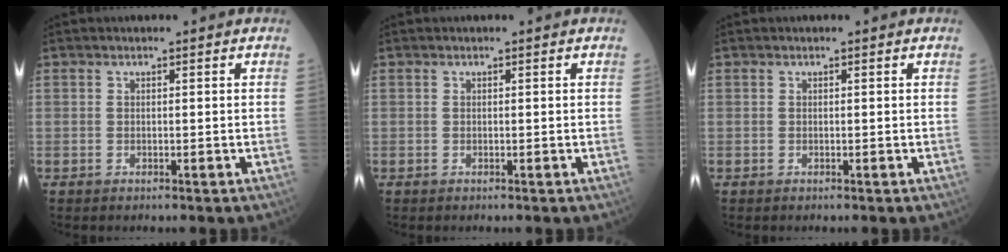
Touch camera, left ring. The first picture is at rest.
{"total": 0.0}
{"total": 0.0}